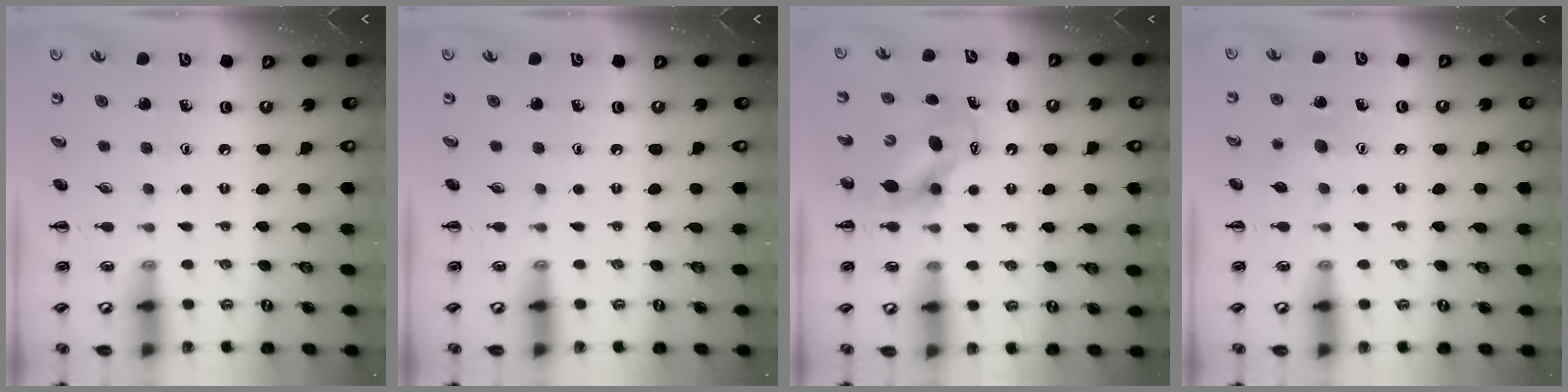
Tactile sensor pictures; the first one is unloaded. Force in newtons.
{"total": 0.0}
{"total": 6.5, "press": 6.4, "slide": 1.0}
{"total": 5.4, "press": 5.2, "slide": 1.4}